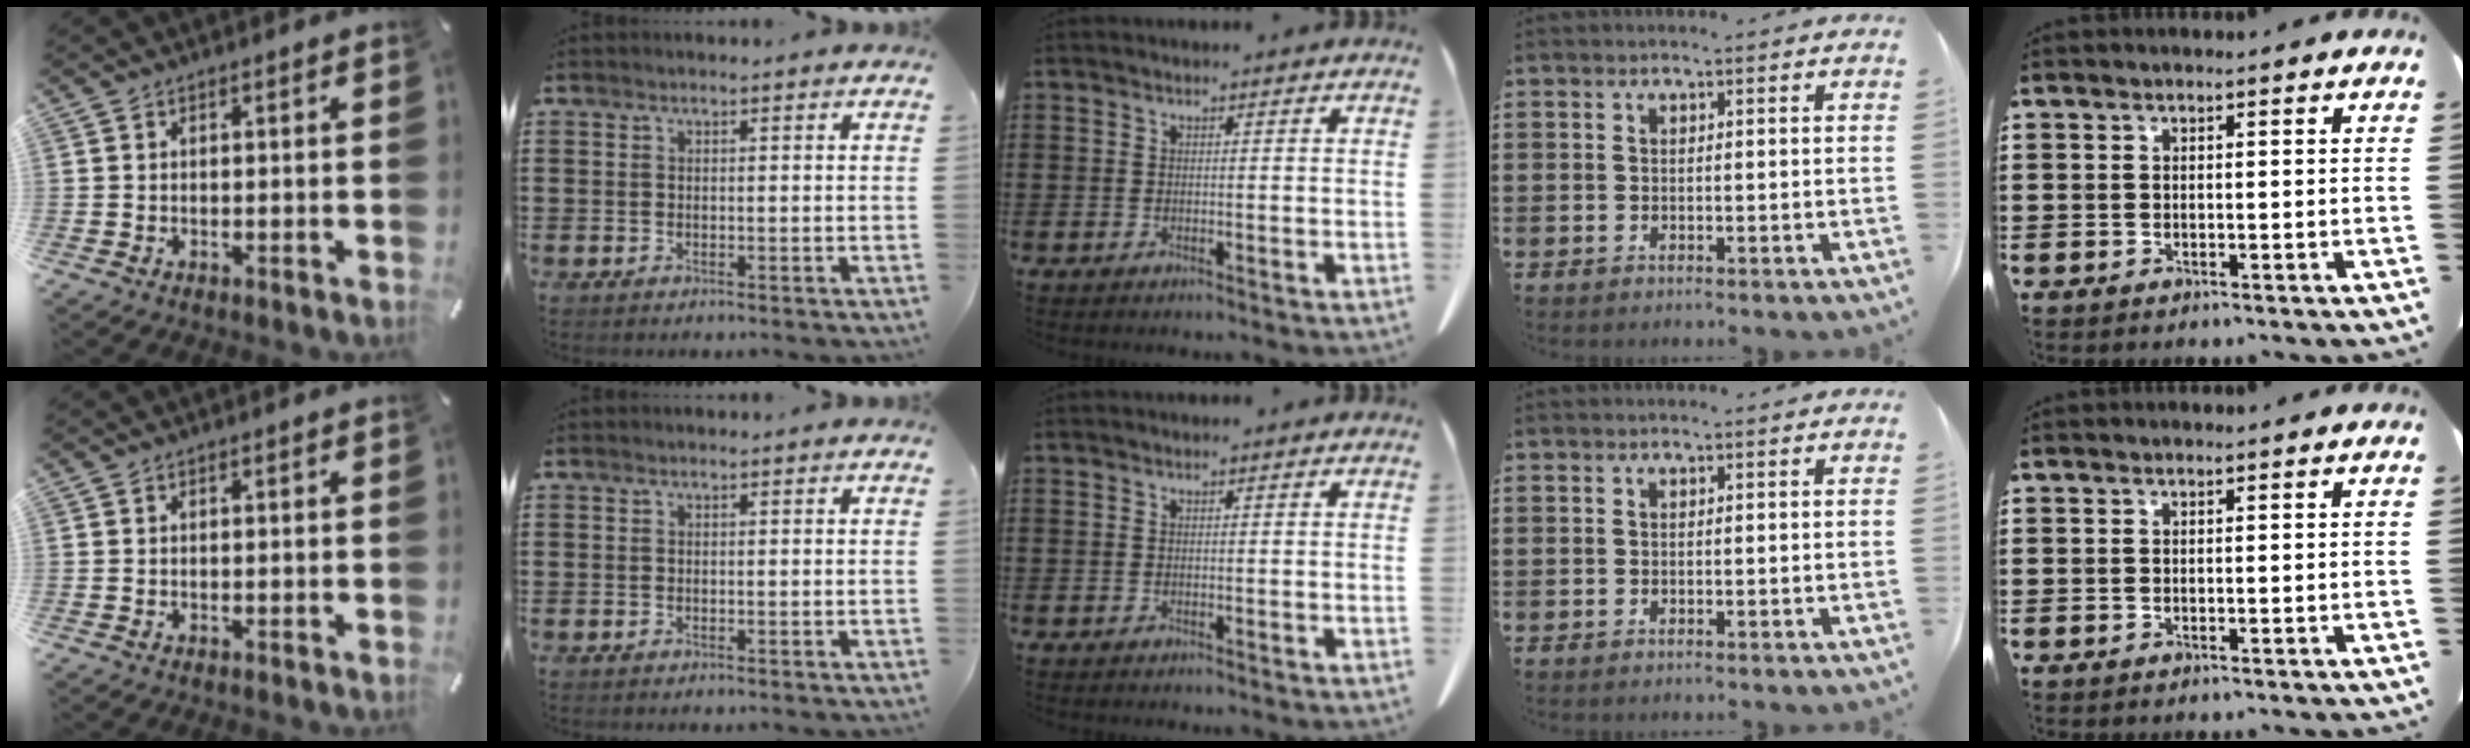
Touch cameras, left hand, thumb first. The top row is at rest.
{}